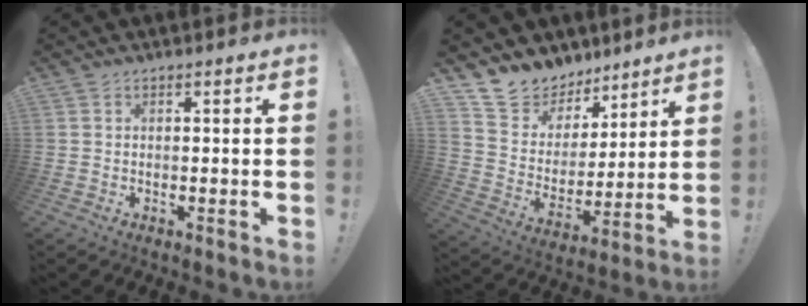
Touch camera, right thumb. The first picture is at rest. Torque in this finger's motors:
{"motor_torque": [-0.02, 0.12, 0.08, 0.10, 0.00]}